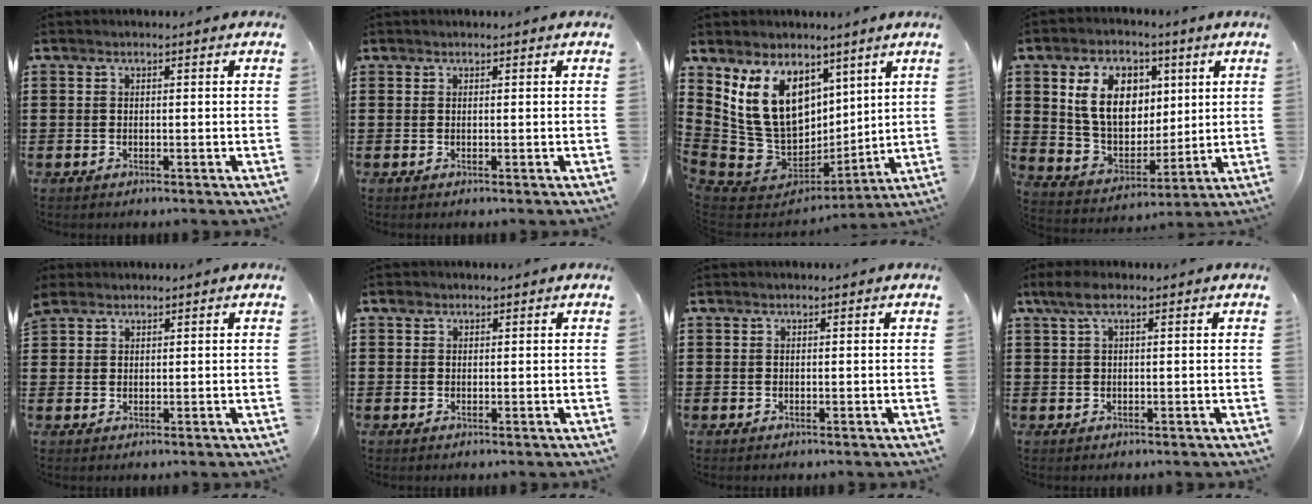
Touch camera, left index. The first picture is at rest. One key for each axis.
{"total": 0.0}
{"total": 14.1, "fx": 5.1, "fy": 10.6, "fz": 7.8, "tx": -0.201, "ty": -0.022, "tz": 0.106}
{"total": 11.1, "fx": 4.2, "fy": 7.8, "fz": 6.7, "tx": -0.150, "ty": 0.017, "tz": 0.078}
{"total": 2.0, "fx": 1.8, "fy": 0.8, "fz": 0.3, "tx": -0.010, "ty": 0.003, "tz": 0.037}
{"total": 1.4, "fx": 0.8, "fy": 1.0, "fz": 0.5, "tx": -0.005, "ty": 0.003, "tz": 0.013}
{"total": 0.0}
{"total": 3.3, "fx": 1.4, "fy": 1.2, "fz": 2.8, "tx": -0.064, "ty": 0.003, "tz": 0.022}